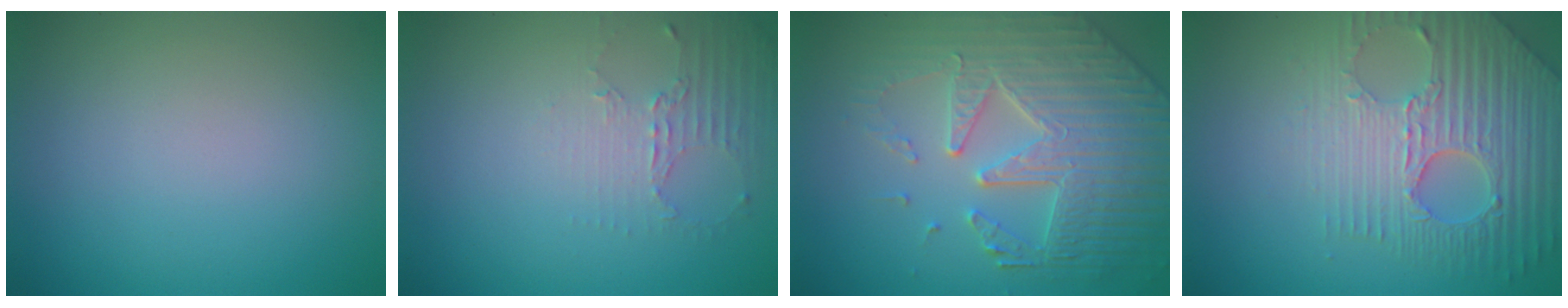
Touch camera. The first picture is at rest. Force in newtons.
{"total": 2.2, "press": 1.6, "slide": 1.5}
{"total": 6.8, "press": 5.5, "slide": 4.0}
{"total": 7.3, "press": 5.4, "slide": 4.9}